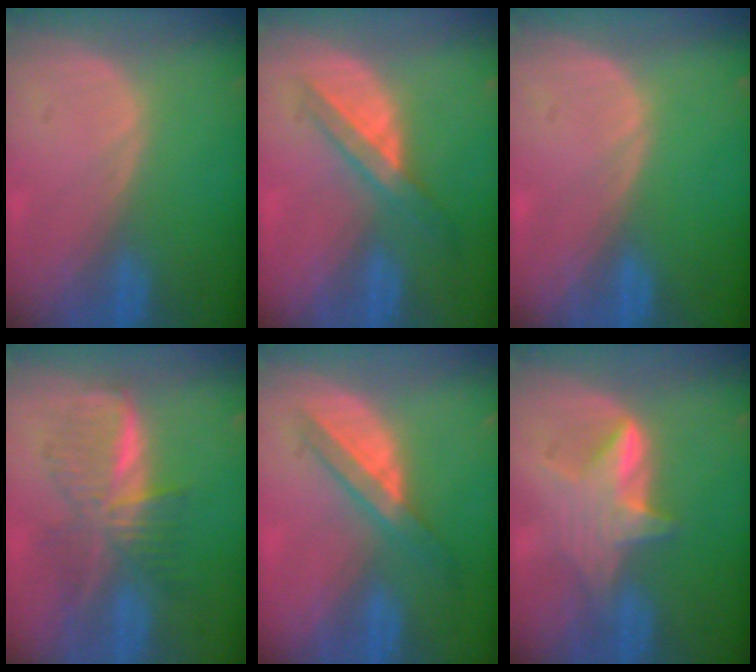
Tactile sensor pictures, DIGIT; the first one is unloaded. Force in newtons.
{"total": 5.9, "press": 5.1, "slide": 2.8}
{"total": 0.0}
{"total": 7.2, "press": 7.2, "slide": 0.2}
{"total": 5.9, "press": 5.4, "slide": 2.4}
{"total": 6.1, "press": 5.8, "slide": 2.1}